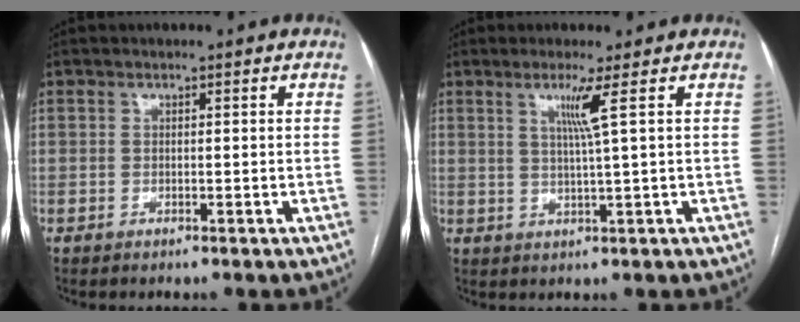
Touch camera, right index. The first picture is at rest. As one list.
[{"total": 3.8, "force": [1.5, -1.4, 3.2], "torque": [-0.066, -0.008, 0.033]}]